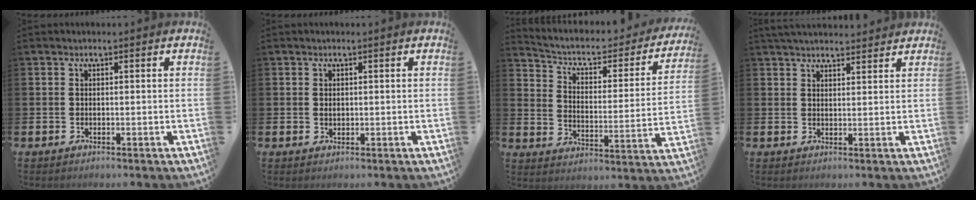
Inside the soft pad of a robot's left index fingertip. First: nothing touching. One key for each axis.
{"total": 0.8, "fx": 0.3, "fy": 0.6, "fz": 0.4, "tx": 0.005, "ty": -0.002, "tz": 0.001}
{"total": 5.7, "fx": 4.6, "fy": 2.4, "fz": 2.3, "tx": -0.068, "ty": -0.035, "tz": 0.068}
{"total": 3.3, "fx": 3.3, "fy": 0.4, "fz": 0.6, "tx": -0.015, "ty": -0.010, "tz": 0.060}